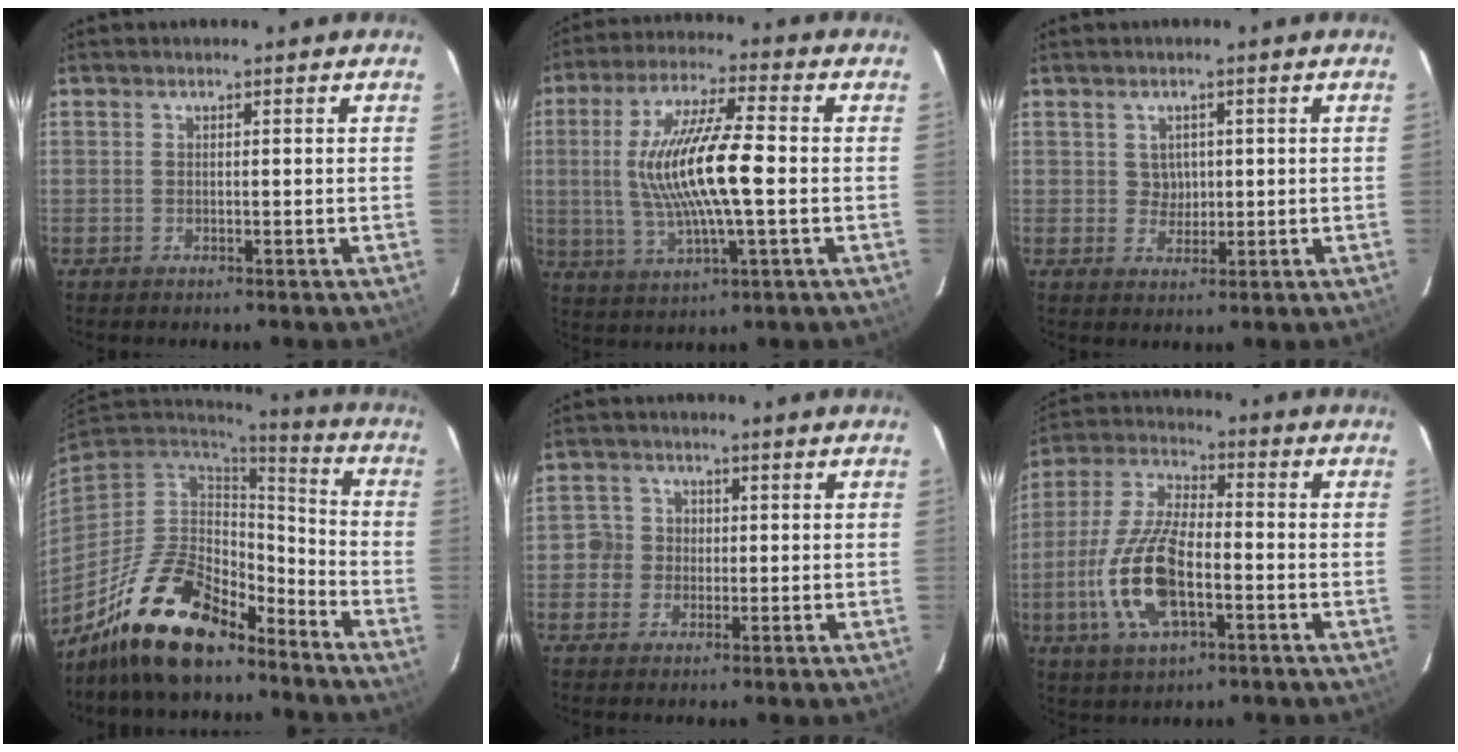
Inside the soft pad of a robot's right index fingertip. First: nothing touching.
{"total": 15.2, "force": [-0.3, 2.8, 14.9], "torque": [-0.285, 0.002, -0.002]}
{"total": 2.8, "force": [0.6, 2.7, 0.6], "torque": [-0.008, 0.008, 0.011]}
{"total": 18.0, "force": [-13.0, 7.6, 10.0], "torque": [-0.205, 0.001, -0.223]}
{"total": 3.9, "force": [-0.6, 3.9, 0.4], "torque": [0.009, 0.014, -0.015]}
{"total": 15.1, "force": [-4.5, 6.3, 13.0], "torque": [-0.282, -0.002, -0.085]}